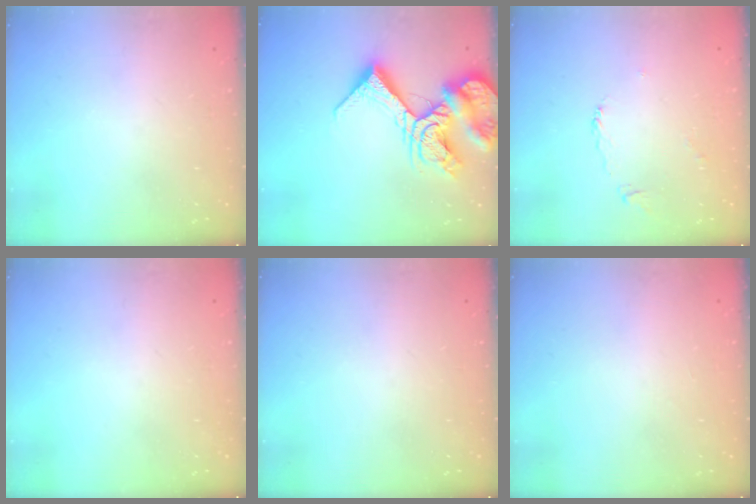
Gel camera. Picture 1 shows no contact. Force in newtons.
{"total": 18.1, "press": 18.0, "slide": 1.9}
{"total": 2.3, "press": 2.2, "slide": 0.7}
{"total": 0.0}
{"total": 0.0}
{"total": 1.7, "press": 1.7, "slide": 0.1}